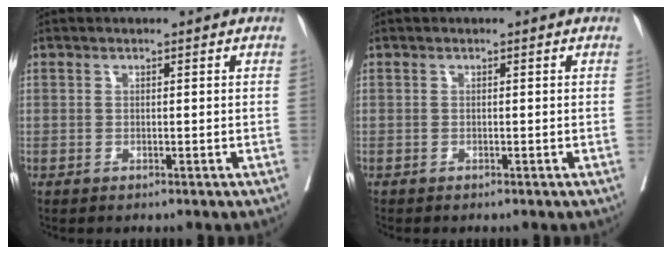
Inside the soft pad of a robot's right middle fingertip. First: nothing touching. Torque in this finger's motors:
{"motor_torque": [0.51, -0.74, 0.07, 0.03]}